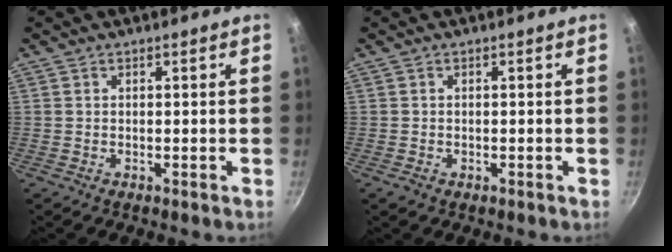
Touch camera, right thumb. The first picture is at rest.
{"total": 1.2, "force": [-0.5, 0.9, 0.6], "torque": [-0.012, 0.000, -0.007]}